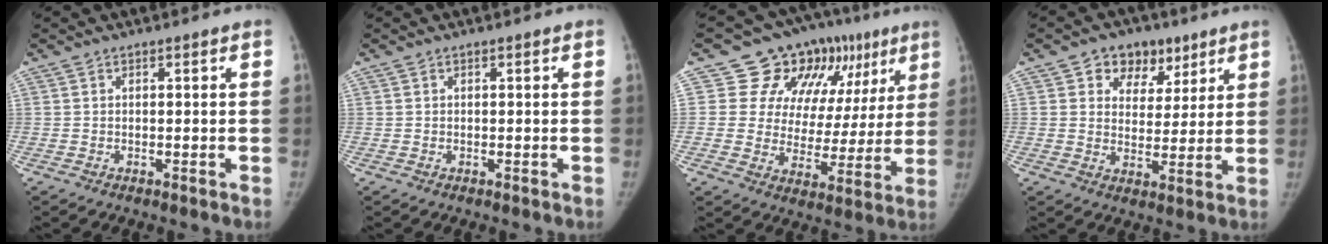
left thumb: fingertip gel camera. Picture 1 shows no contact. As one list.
[{"total": 0.0}, {"total": 18.9, "force": [9.7, 13.1, 9.6], "torque": [-0.065, -0.007, 0.139]}, {"total": 8.8, "force": [4.9, 6.5, 3.3], "torque": [-0.010, -0.017, 0.074]}]